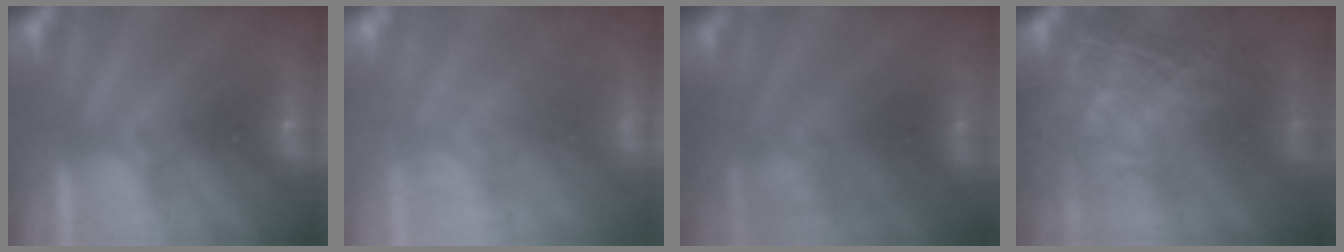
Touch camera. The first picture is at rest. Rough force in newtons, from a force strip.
{"total": 11.2}
{"total": 2.7}
{"total": 7.3}